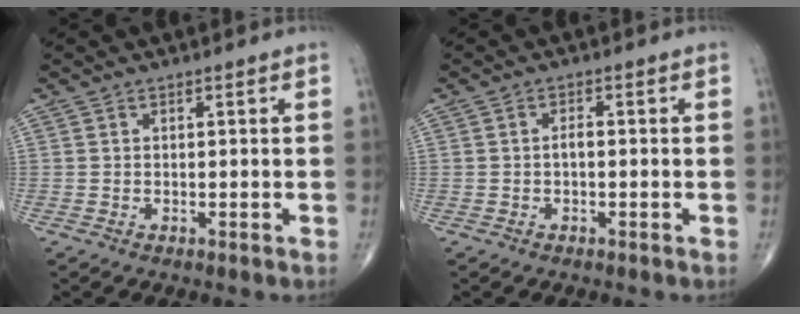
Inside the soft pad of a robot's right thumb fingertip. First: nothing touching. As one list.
[{"total": 1.3, "force": [-0.3, 0.6, 1.1], "torque": [-0.014, 0.005, -0.009]}]